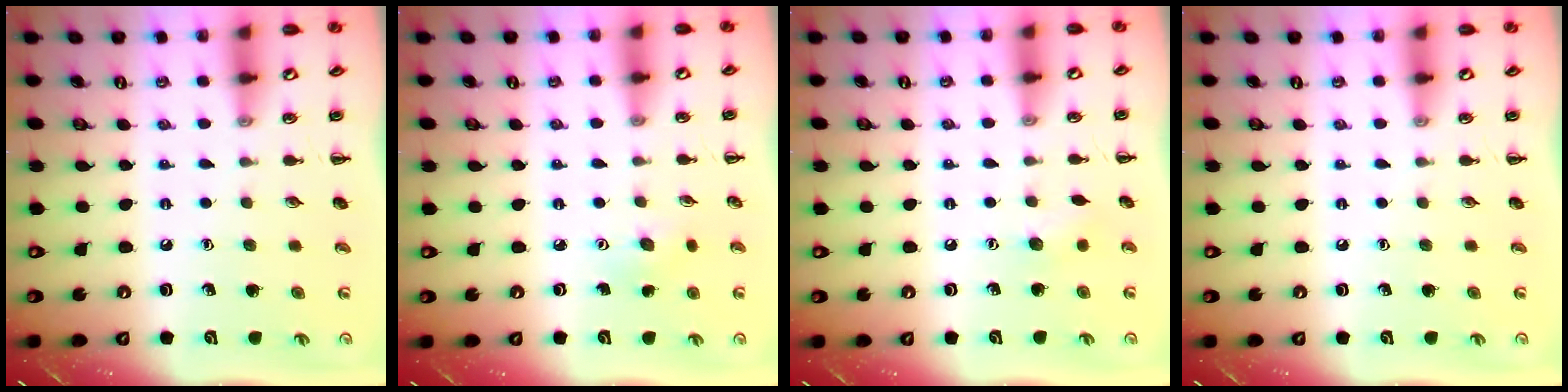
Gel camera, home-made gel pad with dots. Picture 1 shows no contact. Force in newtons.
{"total": 3.2, "press": 3.1, "slide": 1.0}
{"total": 5.8, "press": 5.6, "slide": 1.6}
{"total": 0.0}